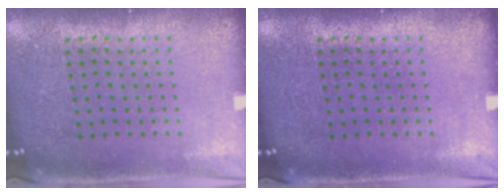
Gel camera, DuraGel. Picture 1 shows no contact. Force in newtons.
{"total": 0.0}